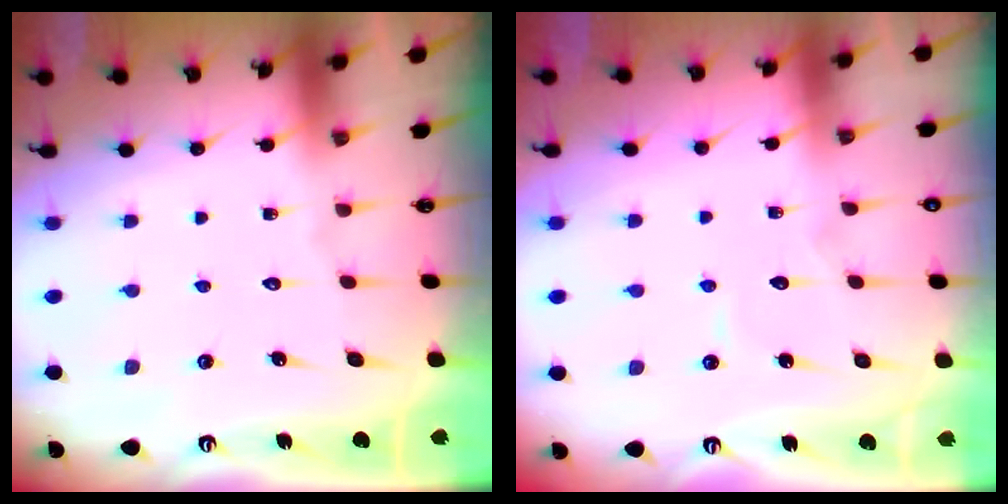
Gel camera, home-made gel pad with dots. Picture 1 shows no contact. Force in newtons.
{"total": 4.9, "press": 4.9, "slide": 0.3}